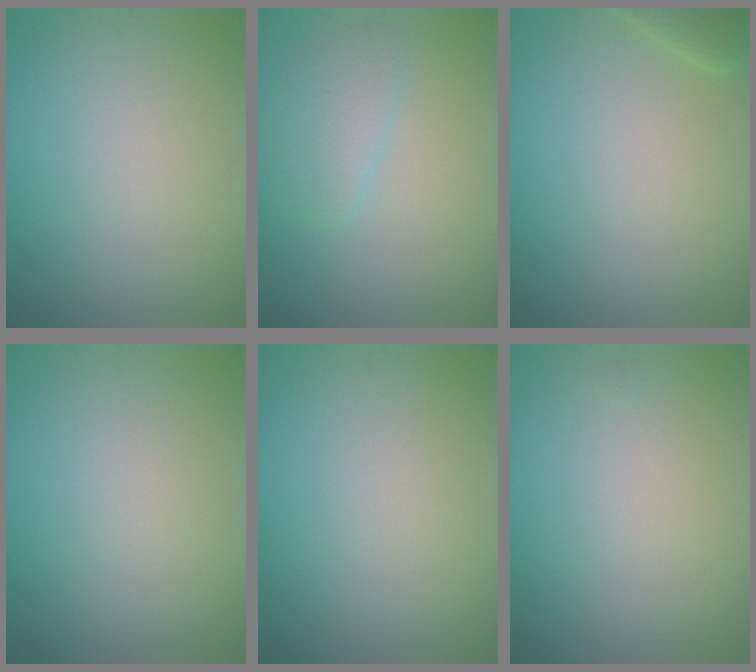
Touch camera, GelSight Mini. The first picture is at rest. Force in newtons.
{"total": 2.1, "press": 2.1, "slide": 0.2}
{"total": 1.9, "press": 1.9, "slide": 0.3}
{"total": 0.0}
{"total": 0.0}
{"total": 0.0}